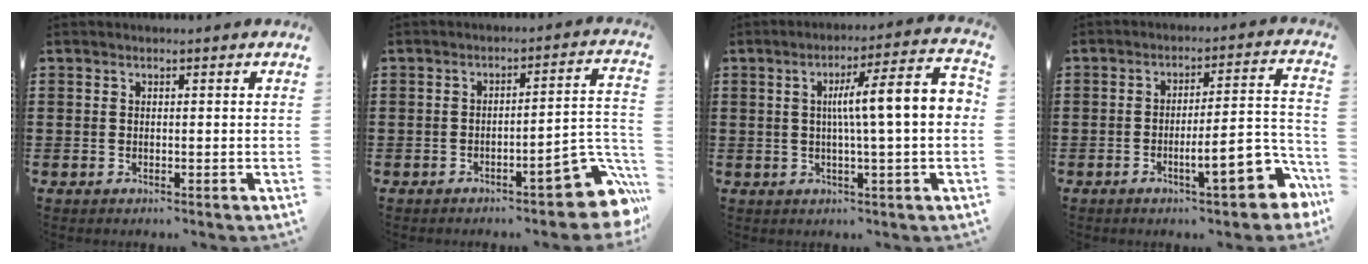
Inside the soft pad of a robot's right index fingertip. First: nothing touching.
{"total": 8.7, "force": [-4.8, 2.0, 7.0], "torque": [-0.093, -0.007, -0.083]}
{"total": 9.4, "force": [0.7, 0.6, 9.3], "torque": [-0.155, -0.006, 0.001]}
{"total": 10.0, "force": [-4.6, 2.3, 8.6], "torque": [-0.116, -0.006, -0.080]}